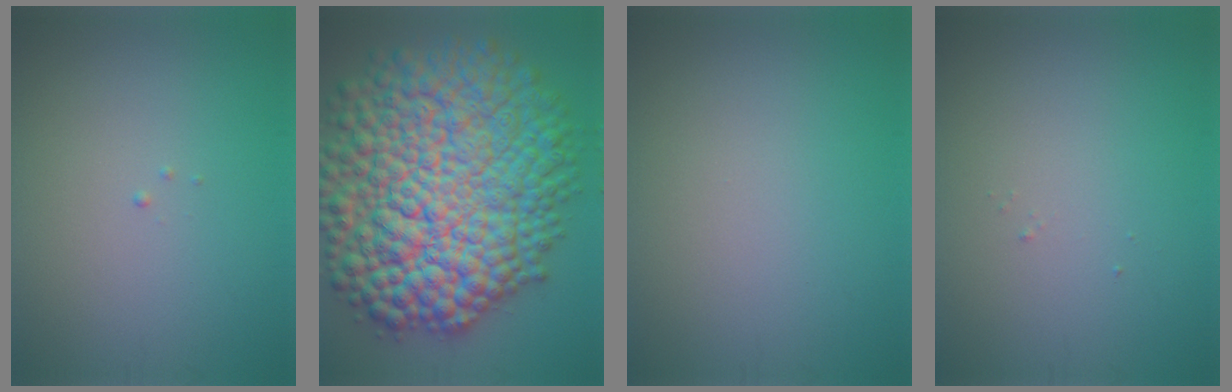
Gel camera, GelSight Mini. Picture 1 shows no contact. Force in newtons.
{"total": 18.0, "press": 18.0, "slide": 0.1}
{"total": 0.0}
{"total": 0.0}